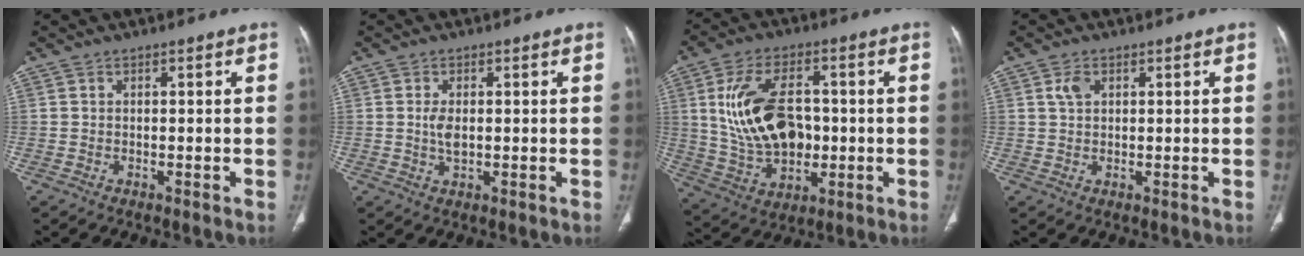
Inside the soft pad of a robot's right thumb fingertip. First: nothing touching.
{"total": 2.9, "force": [0.2, 1.4, 2.6], "torque": [-0.053, -0.003, 0.007]}
{"total": 16.7, "force": [1.0, 10.6, 12.9], "torque": [-0.217, 0.005, 0.032]}
{"total": 2.3, "force": [1.0, 1.4, 1.6], "torque": [-0.030, 0.003, 0.023]}